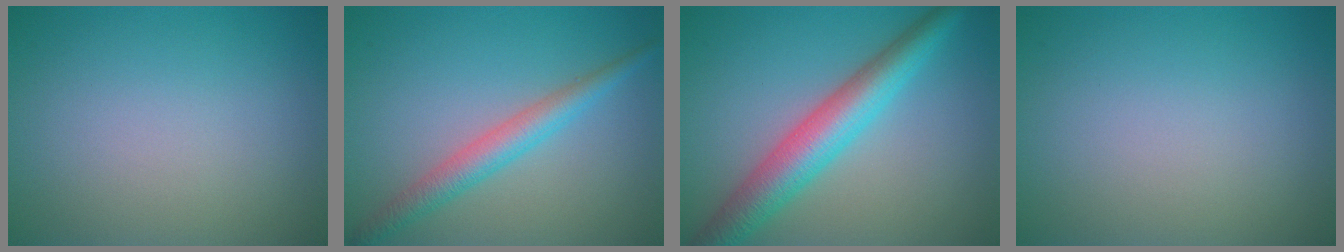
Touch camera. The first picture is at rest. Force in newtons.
{"total": 3.2, "press": 3.2, "slide": 0.0}
{"total": 6.0, "press": 6.0, "slide": 0.1}
{"total": 0.0}